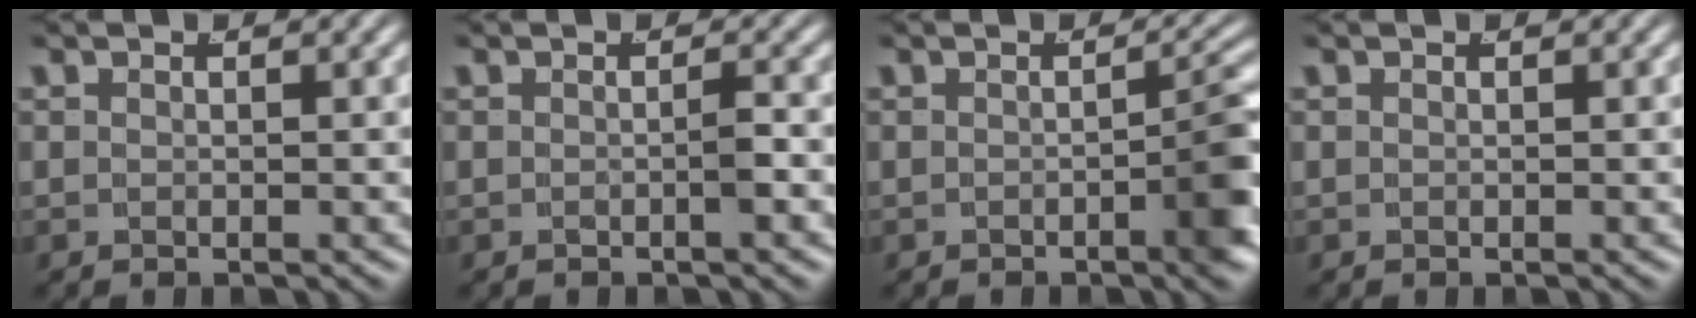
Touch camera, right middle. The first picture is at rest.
{"total": 1.0, "force": [-0.4, -0.3, 0.8], "torque": [-0.007, 0.004, -0.009]}
{"total": 3.5, "force": [-1.1, 0.8, 3.2], "torque": [-0.034, 0.004, -0.021]}
{"total": 0.0}